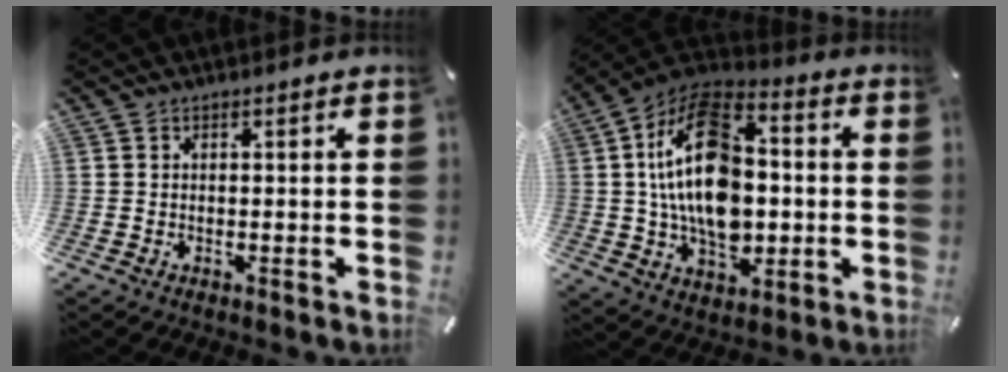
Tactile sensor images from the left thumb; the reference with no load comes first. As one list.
[{"total": 20.9, "force": [0.6, 13.6, 15.8], "torque": [-0.312, 0.000, 0.003]}]